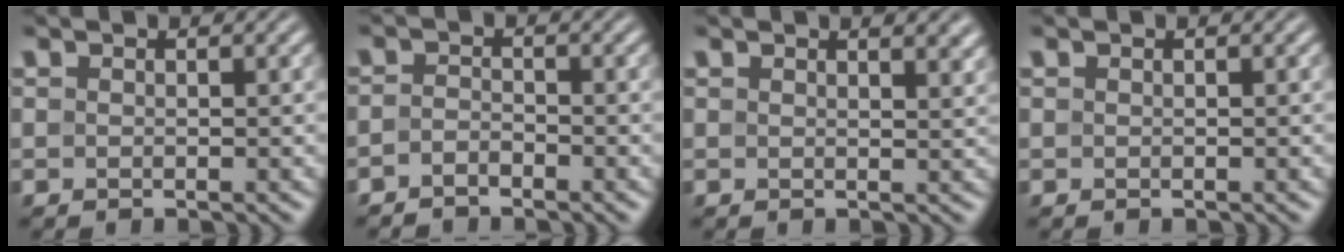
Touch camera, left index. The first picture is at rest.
{"total": 1.5, "force": [-1.3, 0.5, 0.6], "torque": [-0.013, 0.000, -0.032]}
{"total": 2.7, "force": [1.9, 1.0, 1.7], "torque": [-0.010, 0.002, 0.023]}
{"total": 0.0}